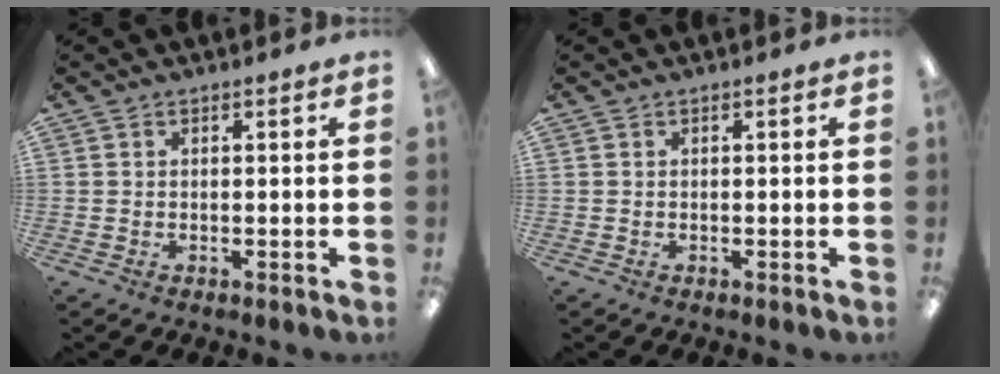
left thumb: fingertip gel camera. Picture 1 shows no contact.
{"total": 0.0}